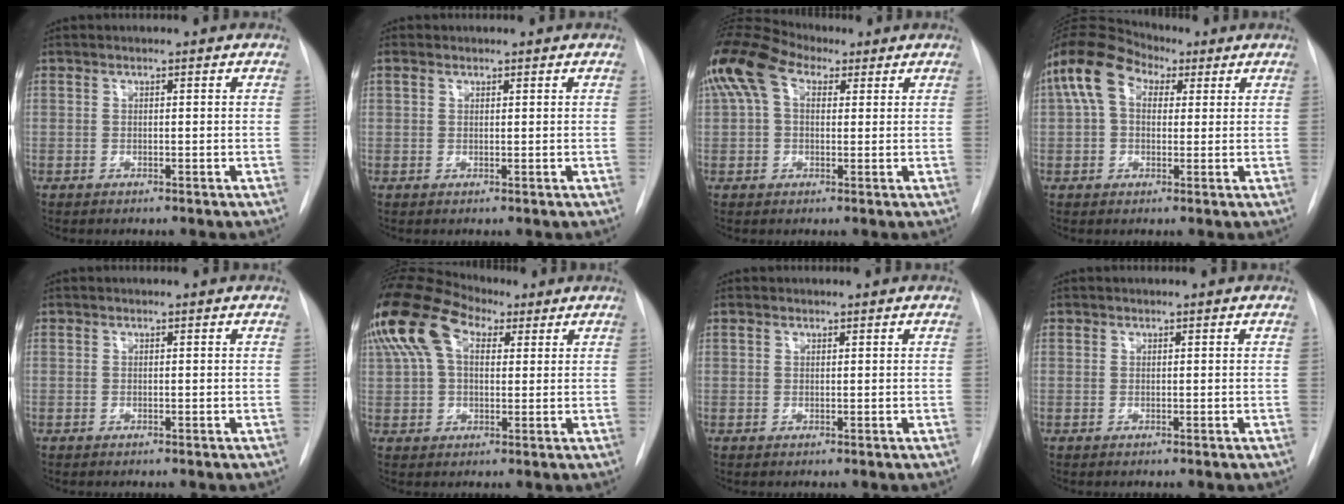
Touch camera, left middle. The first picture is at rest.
{"total": 0.8, "force": [0.7, 0.4, -0.2], "torque": [0.002, 0.005, 0.013]}
{"total": 10.6, "force": [5.0, 5.9, 7.3], "torque": [-0.171, 0.056, 0.093]}
{"total": 9.7, "force": [4.1, 5.8, 6.7], "torque": [-0.146, 0.050, 0.070]}
{"total": 0.0}
{"total": 12.7, "force": [6.2, 6.9, 8.7], "torque": [-0.199, 0.059, 0.115]}
{"total": 0.7, "force": [0.5, 0.1, -0.4], "torque": [0.012, 0.002, 0.007]}
{"total": 0.6, "force": [0.0, -0.2, -0.6], "torque": [0.017, -0.004, -0.001]}